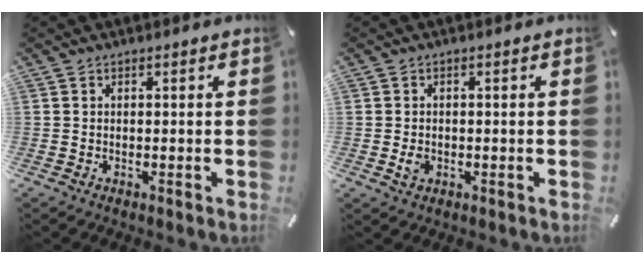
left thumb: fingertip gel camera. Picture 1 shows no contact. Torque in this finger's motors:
{"motor_torque": [0.02, 0.01, -0.07, 0.05, -0.01]}